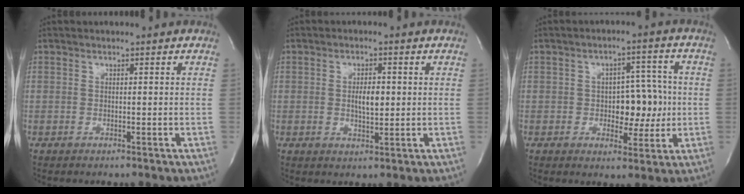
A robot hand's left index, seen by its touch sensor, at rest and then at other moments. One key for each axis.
{"total": 3.3, "fx": -0.1, "fy": 1.3, "fz": 3.0, "tx": -0.050, "ty": -0.004, "tz": -0.002}
{"total": 6.7, "fx": -0.9, "fy": 4.0, "fz": 5.4, "tx": -0.067, "ty": 0.014, "tz": -0.011}